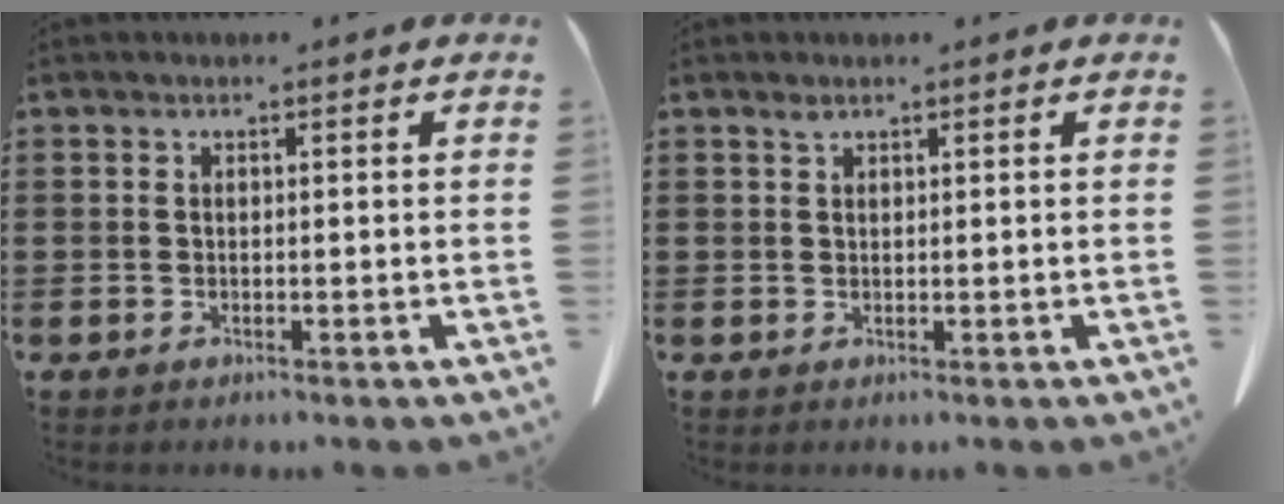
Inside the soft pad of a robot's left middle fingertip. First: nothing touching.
{"total": 0.7, "force": [0.5, 0.2, 0.3], "torque": [-0.009, -0.002, 0.012]}